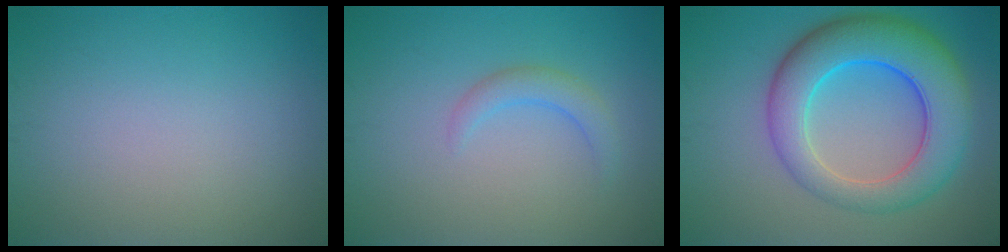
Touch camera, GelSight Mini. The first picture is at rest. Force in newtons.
{"total": 1.9, "press": 1.9, "slide": 0.3}
{"total": 9.2, "press": 9.2, "slide": 0.3}